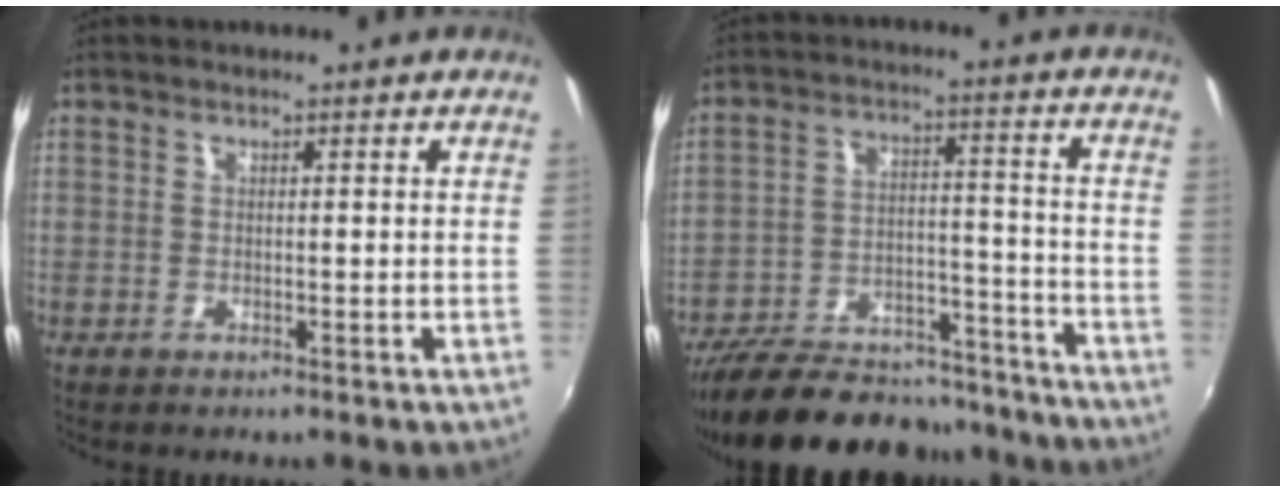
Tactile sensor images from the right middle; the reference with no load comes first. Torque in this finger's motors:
{"motor_torque": [1.10, -1.04, 0.35, 0.21]}